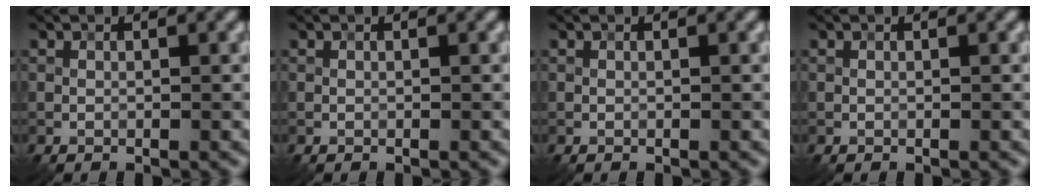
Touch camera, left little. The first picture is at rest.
{"total": 0.0}
{"total": 0.0}
{"total": 0.0}